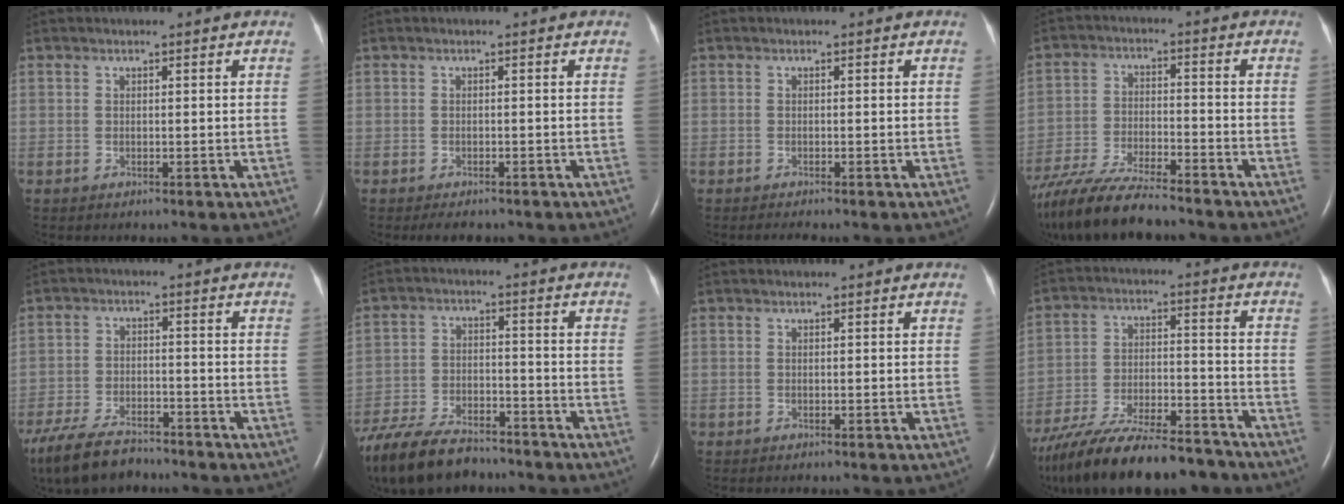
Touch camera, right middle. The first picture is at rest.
{"total": 2.5, "force": [-2.0, 0.9, 1.1], "torque": [-0.016, -0.004, -0.022]}
{"total": 0.8, "force": [-0.7, -0.1, 0.3], "torque": [-0.012, -0.003, -0.013]}
{"total": 15.4, "force": [-13.2, 2.2, 7.7], "torque": [-0.159, -0.033, -0.228]}
{"total": 11.2, "force": [-9.1, 3.8, 5.4], "torque": [-0.105, -0.021, -0.153]}
{"total": 16.3, "force": [-13.2, 5.5, 7.7], "torque": [-0.174, -0.022, -0.221]}
{"total": 0.0}
{"total": 21.9, "force": [-18.5, 5.1, 10.7], "torque": [-0.196, -0.020, -0.294]}